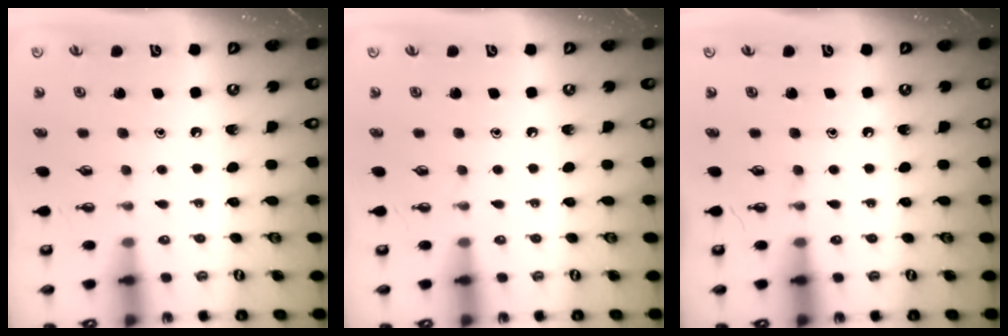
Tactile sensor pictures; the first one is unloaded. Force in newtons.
{"total": 0.0}
{"total": 0.0}